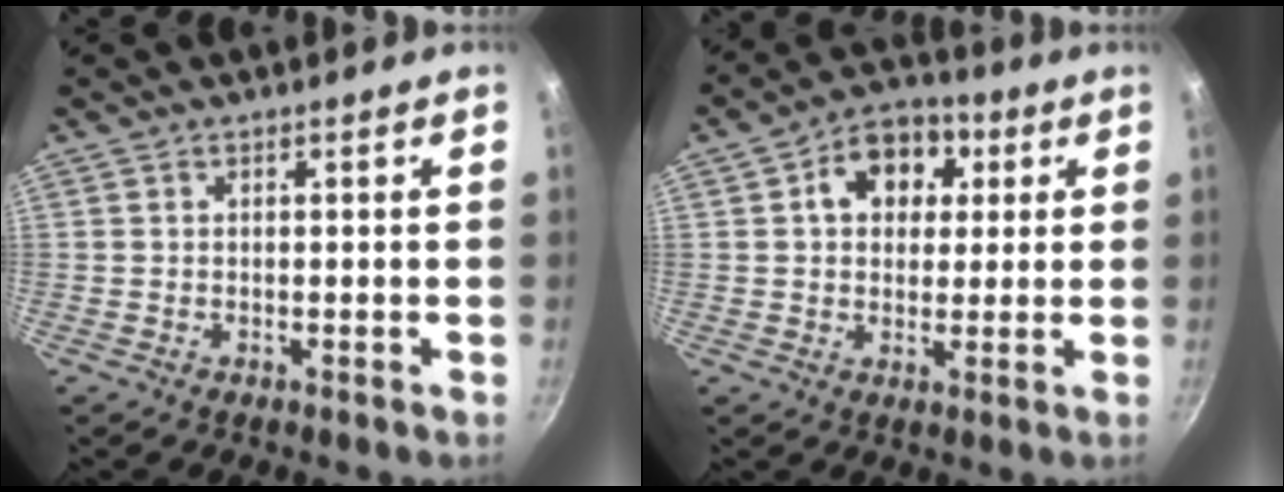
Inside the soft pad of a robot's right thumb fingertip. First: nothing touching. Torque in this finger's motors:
{"motor_torque": [0.26, 2.51, 0.57, -0.47, 0.04]}